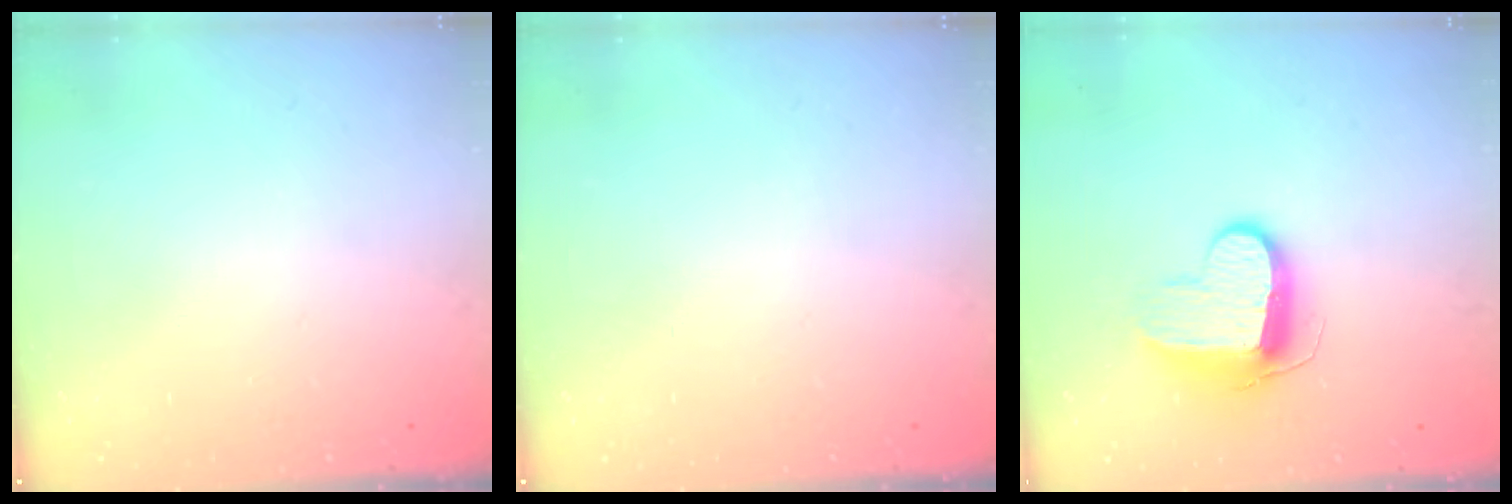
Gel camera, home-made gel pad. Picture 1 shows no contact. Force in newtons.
{"total": 0.0}
{"total": 10.4, "press": 10.4, "slide": 0.5}